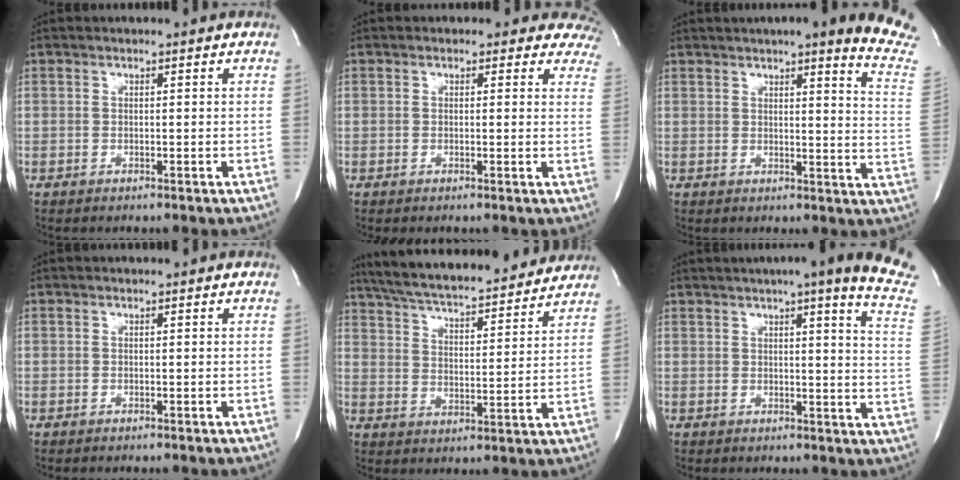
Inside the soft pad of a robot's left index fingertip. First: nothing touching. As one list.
[{"total": 6.6, "force": [5.7, 3.4, 0.3], "torque": [0.044, -0.011, 0.021]}, {"total": 17.0, "force": [14.6, 0.3, 8.7], "torque": [-0.104, -0.058, 0.151]}, {"total": 0.0}, {"total": 21.2, "force": [19.4, 3.1, 8.2], "torque": [-0.142, 0.014, 0.279]}, {"total": 16.8, "force": [12.8, -0.1, 10.9], "torque": [-0.145, -0.039, 0.131]}]